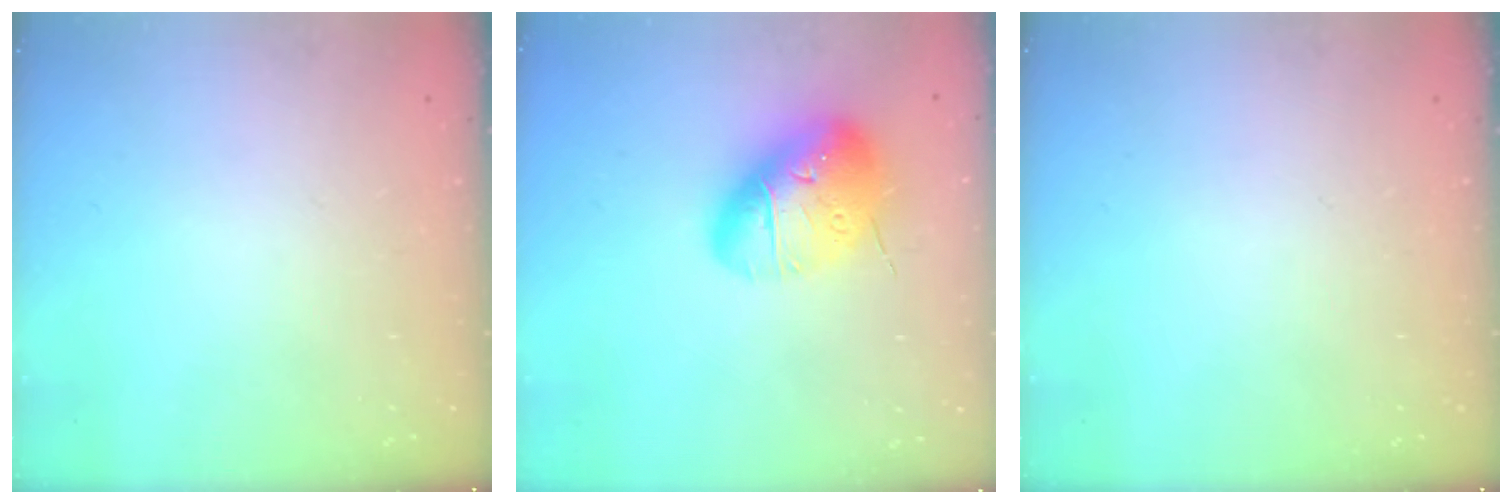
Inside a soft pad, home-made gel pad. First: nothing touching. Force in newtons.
{"total": 19.5, "press": 19.1, "slide": 3.7}
{"total": 0.0}